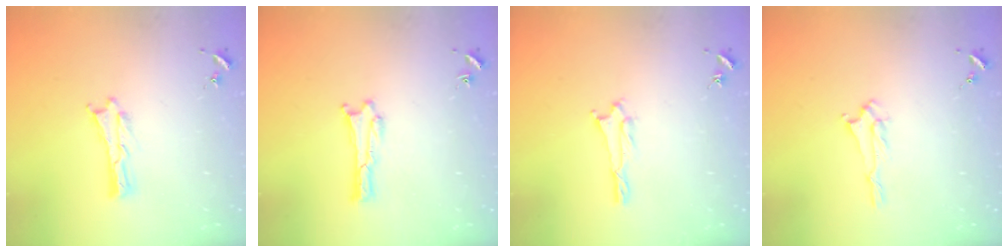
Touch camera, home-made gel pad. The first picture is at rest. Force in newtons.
{"total": 0.0}
{"total": 1.0, "press": 0.9, "slide": 0.2}
{"total": 1.4, "press": 1.3, "slide": 0.2}